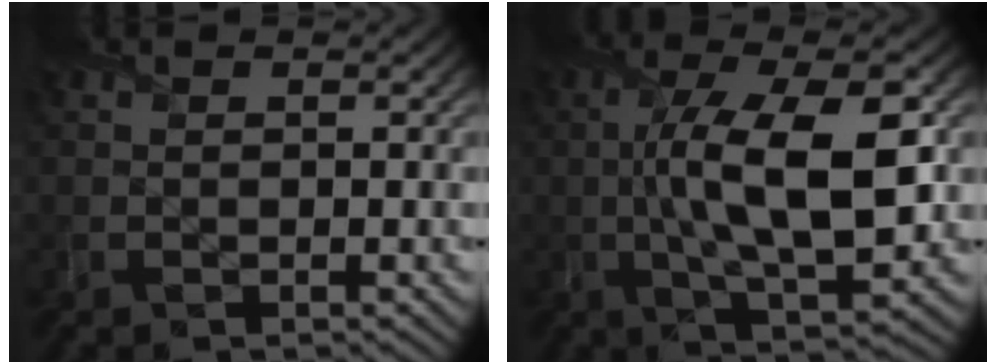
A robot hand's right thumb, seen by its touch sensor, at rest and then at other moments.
{"total": 13.1, "force": [-0.3, 5.0, 12.1], "torque": [-0.218, -0.001, -0.005]}